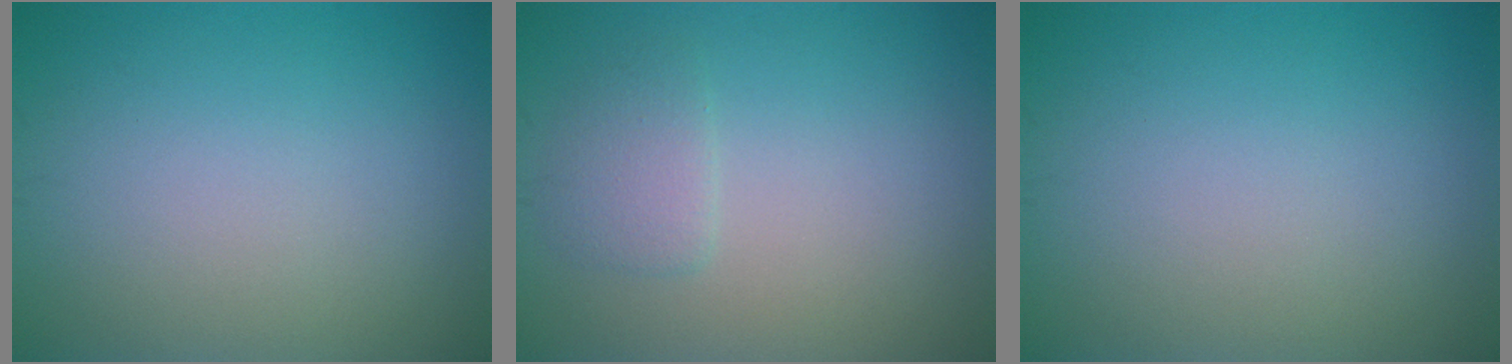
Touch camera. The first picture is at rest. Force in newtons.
{"total": 1.7, "press": 1.6, "slide": 0.2}
{"total": 0.0}